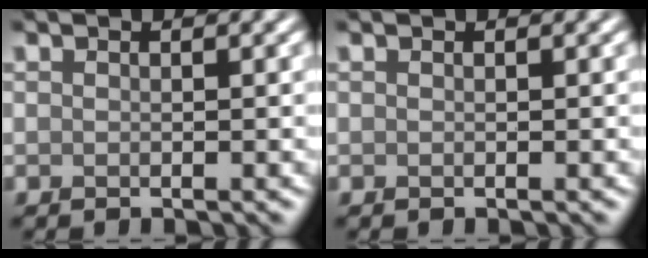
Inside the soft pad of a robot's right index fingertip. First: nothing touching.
{"total": 0.0}